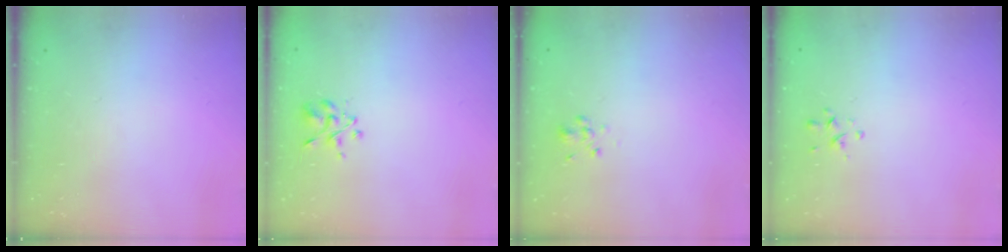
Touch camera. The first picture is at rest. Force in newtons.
{"total": 2.5, "press": 2.2, "slide": 1.0}
{"total": 2.8, "press": 2.4, "slide": 1.4}
{"total": 0.6, "press": 0.3, "slide": 0.5}